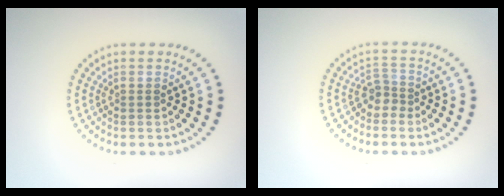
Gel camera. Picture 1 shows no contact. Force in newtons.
{"total": 1.7, "press": 1.1, "slide": 1.2}